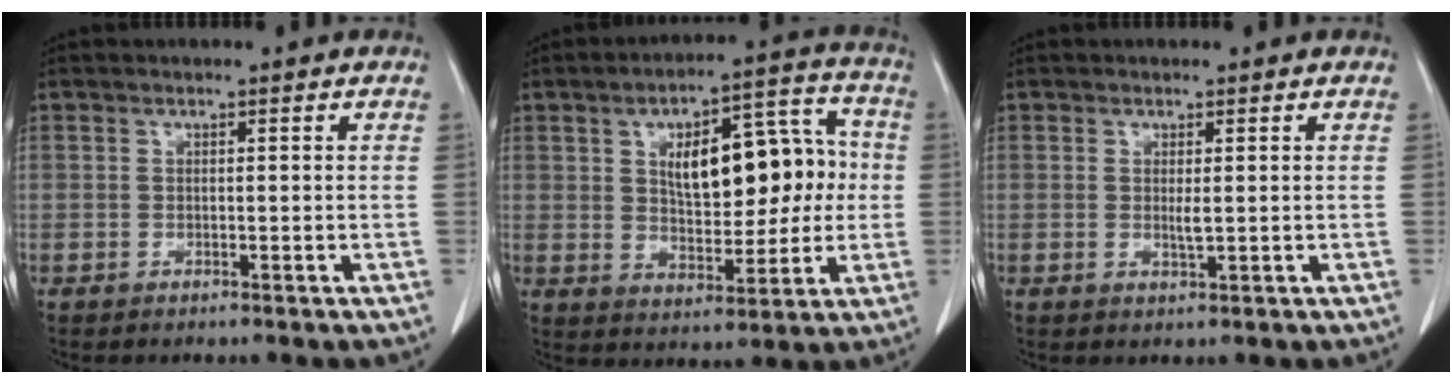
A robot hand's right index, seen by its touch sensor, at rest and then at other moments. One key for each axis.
{"total": 15.0, "fx": 2.0, "fy": 6.7, "fz": 13.3, "tx": -0.192, "ty": 0.035, "tz": 0.039}
{"total": 1.5, "fx": 0.2, "fy": 0.2, "fz": 1.5, "tx": -0.031, "ty": -0.004, "tz": 0.006}